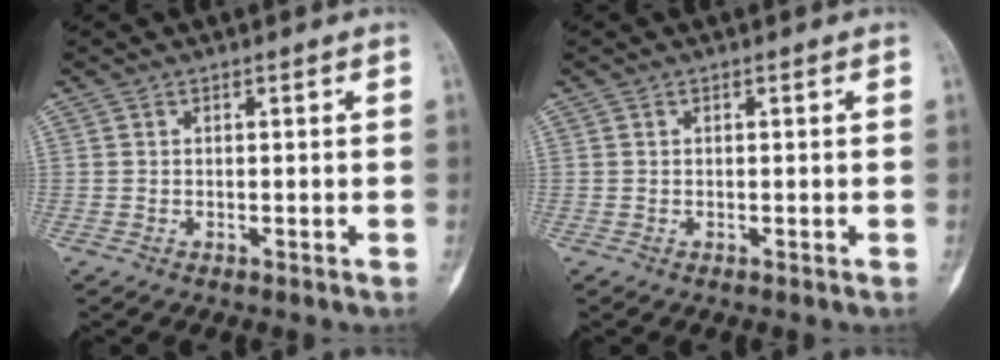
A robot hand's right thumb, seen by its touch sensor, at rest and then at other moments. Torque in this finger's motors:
{"motor_torque": [-0.44, 0.13, 0.39, 0.09, -0.08]}